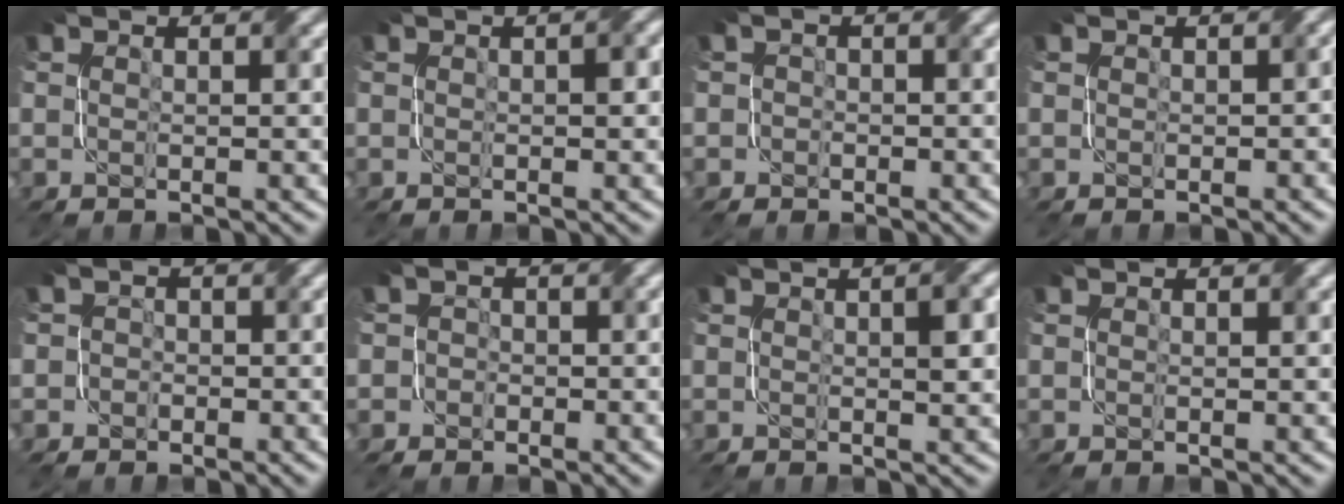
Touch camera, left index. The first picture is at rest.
{"total": 1.0, "force": [0.0, 0.5, 0.9], "torque": [-0.012, 0.002, 0.000]}
{"total": 1.7, "force": [0.1, 1.7, 0.3], "torque": [0.005, 0.005, -0.006]}
{"total": 1.0, "force": [0.1, 0.8, 0.6], "torque": [-0.008, -0.001, 0.004]}
{"total": 2.7, "force": [-0.5, 2.6, 0.4], "torque": [0.011, 0.010, -0.031]}
{"total": 2.7, "force": [-0.3, 2.6, 0.6], "torque": [0.006, 0.010, -0.030]}
{"total": 1.9, "force": [0.3, 0.5, 1.9], "torque": [-0.025, 0.005, 0.005]}
{"total": 0.0}